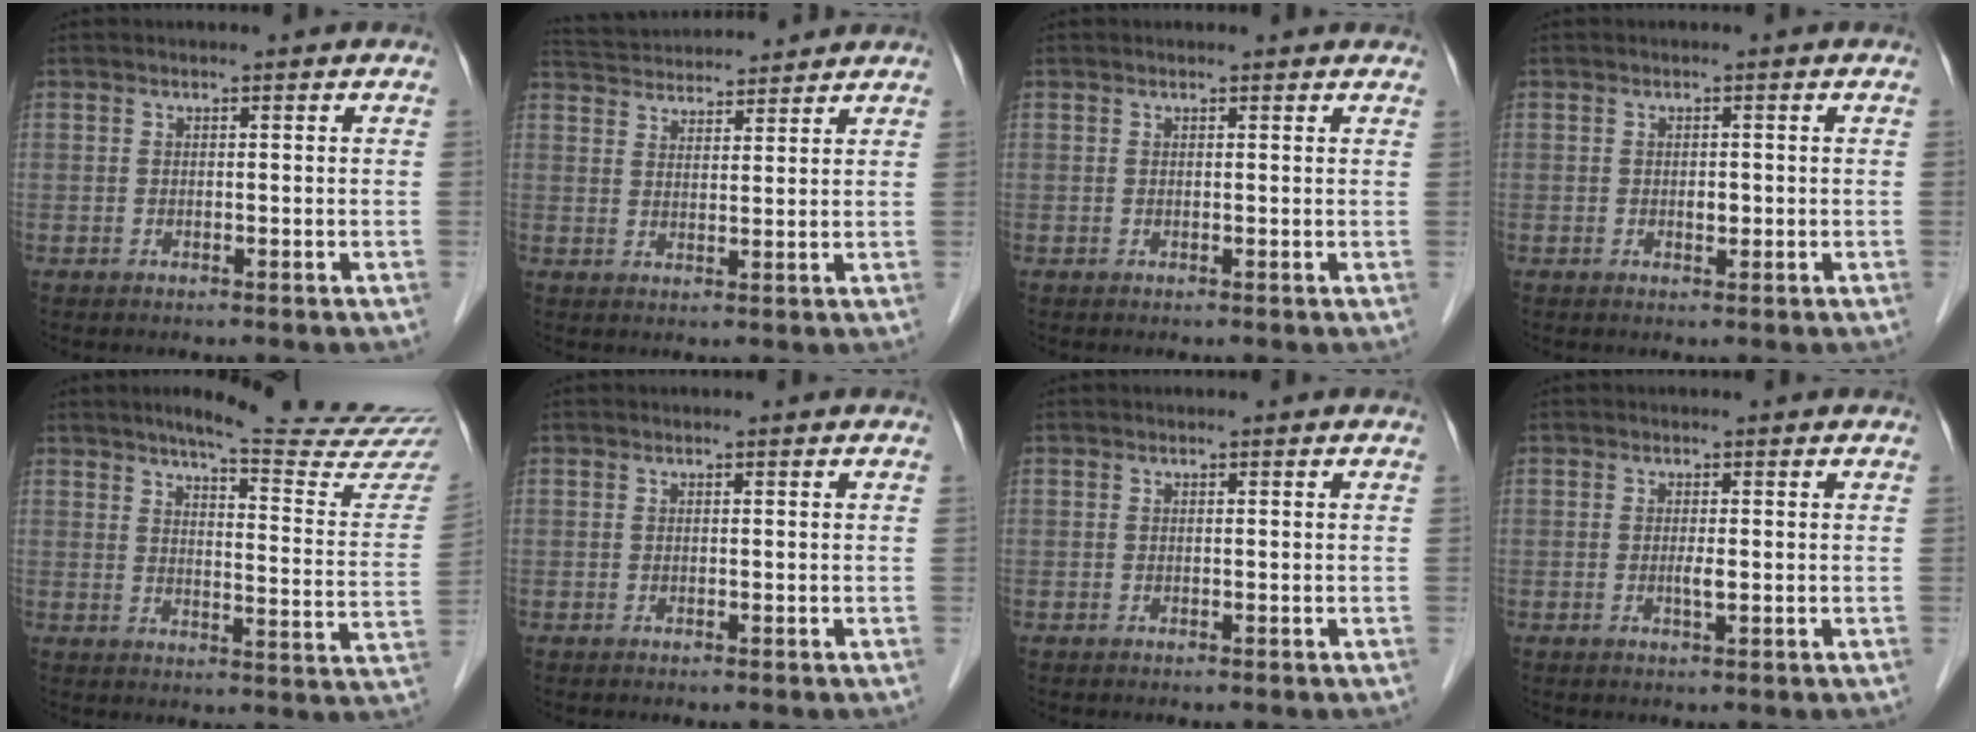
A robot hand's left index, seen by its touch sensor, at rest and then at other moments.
{"total": 11.2, "force": [10.8, 1.5, 2.6], "torque": [-0.053, 0.037, 0.169]}
{"total": 2.6, "force": [2.4, 0.6, 0.7], "torque": [-0.014, 0.013, 0.020]}
{"total": 1.1, "force": [-0.1, 0.7, 0.9], "torque": [-0.016, 0.000, 0.001]}
{"total": 19.0, "force": [17.4, -0.1, 7.6], "torque": [-0.099, -0.085, 0.204]}
{"total": 0.0}
{"total": 0.0}
{"total": 1.3, "force": [-0.1, 0.1, 1.2], "torque": [-0.025, -0.002, -0.001]}